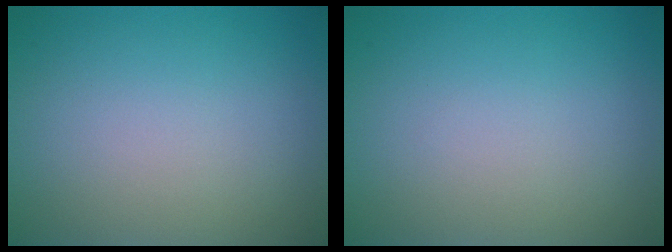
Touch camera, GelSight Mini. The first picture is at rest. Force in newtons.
{"total": 0.0}